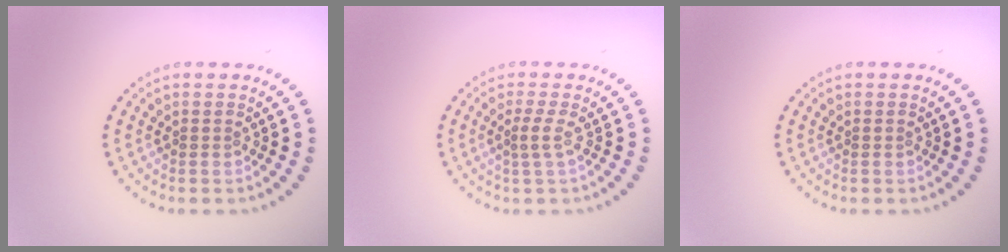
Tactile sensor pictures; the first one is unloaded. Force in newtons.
{"total": 1.3, "press": 0.9, "slide": 0.9}
{"total": 0.0}